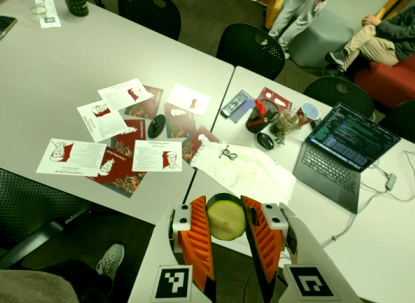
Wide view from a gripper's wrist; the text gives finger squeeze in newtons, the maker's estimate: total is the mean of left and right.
{"total": 11.9, "left": 11.7, "right": 12.0}